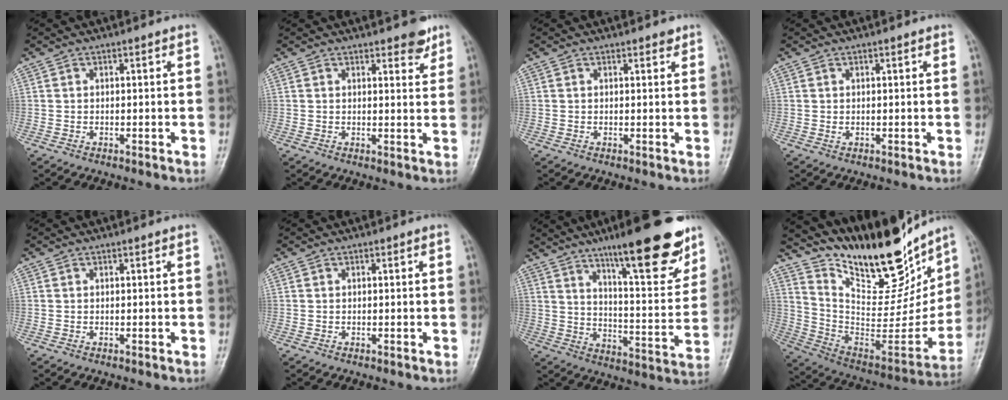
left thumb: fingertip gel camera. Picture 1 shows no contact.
{"total": 3.5, "force": [2.7, 1.2, 1.8], "torque": [-0.006, -0.017, 0.034]}
{"total": 1.2, "force": [0.9, 0.5, 0.4], "torque": [-0.003, -0.006, 0.010]}
{"total": 0.8, "force": [0.4, 0.3, 0.6], "torque": [-0.009, 0.000, 0.009]}
{"total": 0.0}
{"total": 0.0}
{"total": 21.3, "force": [14.0, 4.7, 15.4], "torque": [-0.187, -0.067, 0.213]}
{"total": 26.2, "force": [19.7, 9.1, 14.6], "torque": [-0.190, -0.098, 0.331]}